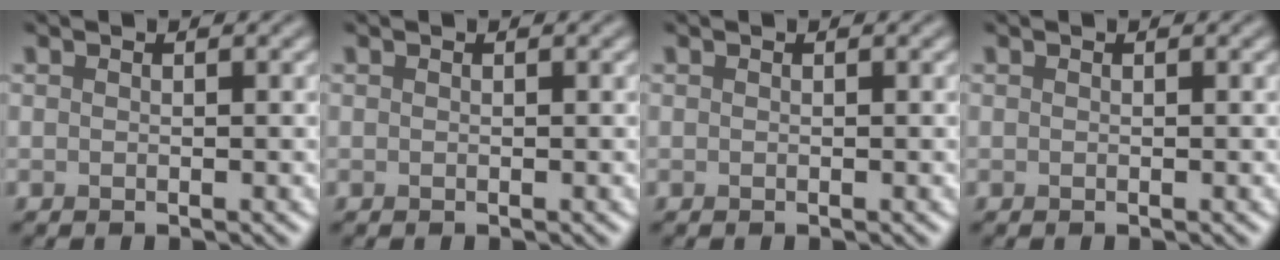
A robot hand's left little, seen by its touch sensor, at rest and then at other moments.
{"total": 0.0}
{"total": 0.0}
{"total": 0.0}